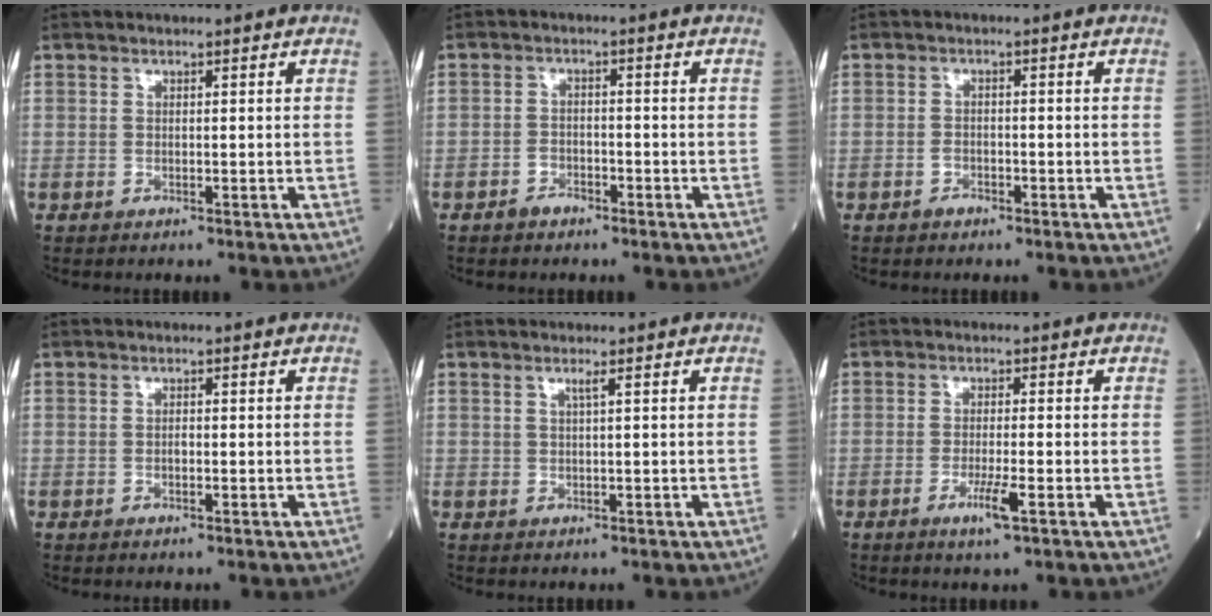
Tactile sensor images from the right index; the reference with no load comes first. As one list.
[{"total": 2.5, "force": [-1.8, 1.5, 0.9], "torque": [-0.015, 0.005, -0.029]}, {"total": 1.7, "force": [-1.1, 1.1, 0.6], "torque": [-0.011, 0.003, -0.019]}, {"total": 0.6, "force": [-0.2, 0.3, 0.5], "torque": [-0.009, 0.001, -0.004]}, {"total": 1.1, "force": [0.4, -0.8, 0.7], "torque": [-0.021, -0.003, 0.009]}, {"total": 3.5, "force": [-1.7, -0.1, 3.1], "torque": [-0.060, -0.007, -0.032]}]